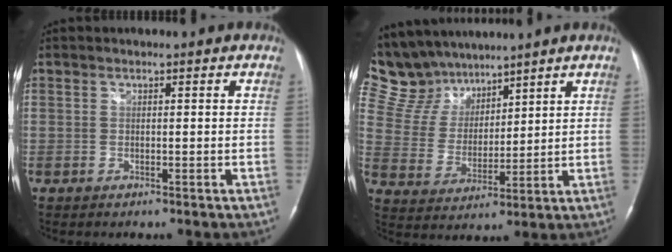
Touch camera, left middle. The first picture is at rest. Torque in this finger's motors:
{"motor_torque": [0.25, -0.21, 0.06, -0.08]}